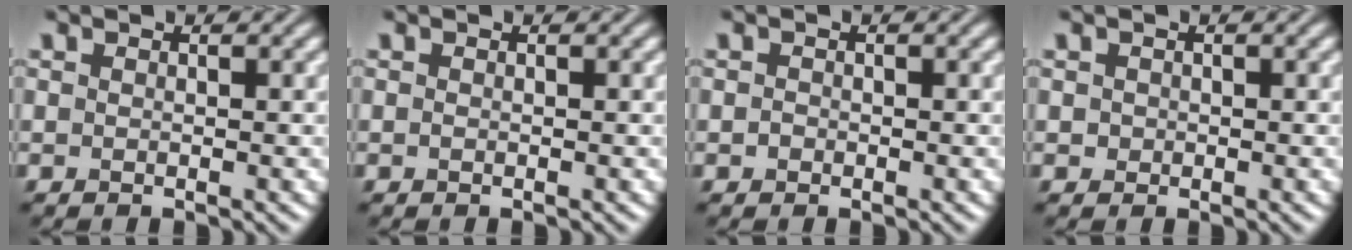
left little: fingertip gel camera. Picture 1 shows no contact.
{"total": 0.0}
{"total": 0.6, "force": [-0.2, 0.5, 0.2], "torque": [-0.002, -0.003, -0.006]}
{"total": 0.7, "force": [0.0, 0.7, 0.2], "torque": [0.001, -0.001, -0.002]}